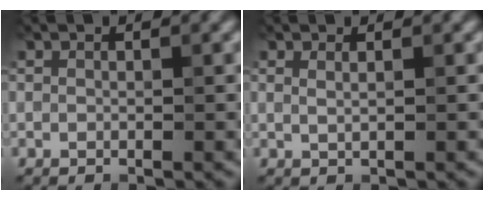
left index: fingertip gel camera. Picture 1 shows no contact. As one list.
[{"total": 0.8, "force": [0.4, 0.3, 0.5], "torque": [-0.008, 0.001, 0.006]}]